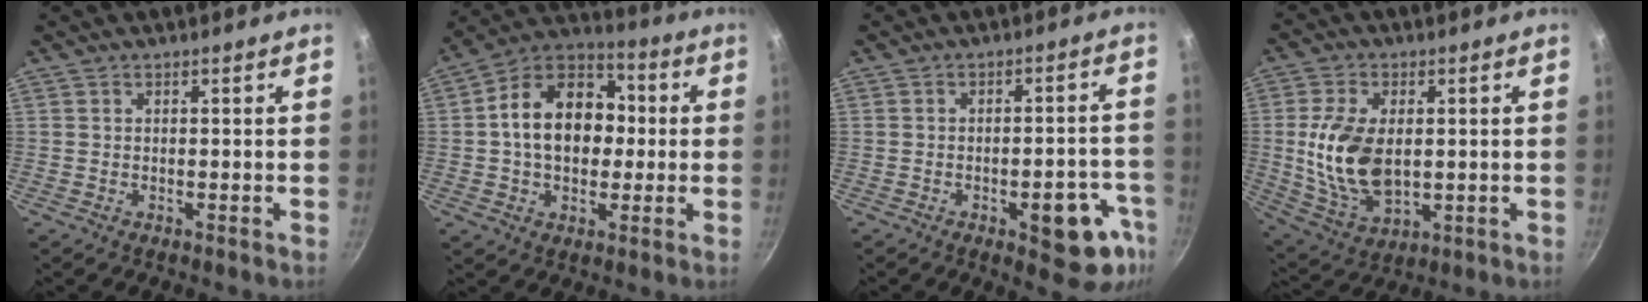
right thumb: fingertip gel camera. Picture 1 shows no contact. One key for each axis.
{"total": 17.2, "fx": 0.7, "fy": 12.4, "fz": 11.8, "tx": -0.159, "ty": 0.033, "tz": -0.006}
{"total": 12.2, "fx": -5.1, "fy": 5.1, "fz": 9.8, "tx": -0.065, "ty": 0.030, "tz": -0.060}
{"total": 14.4, "fx": 0.7, "fy": 8.7, "fz": 11.5, "tx": -0.207, "ty": -0.013, "tz": 0.023}